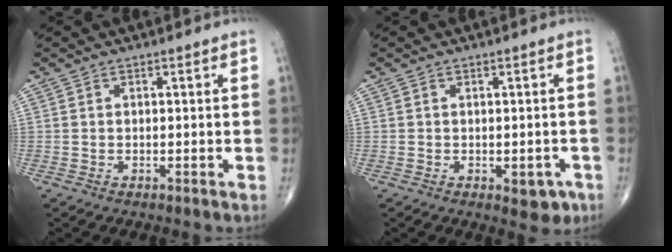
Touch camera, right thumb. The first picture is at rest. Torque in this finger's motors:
{"motor_torque": [0.63, 0.80, -0.11, -0.04, 0.00]}